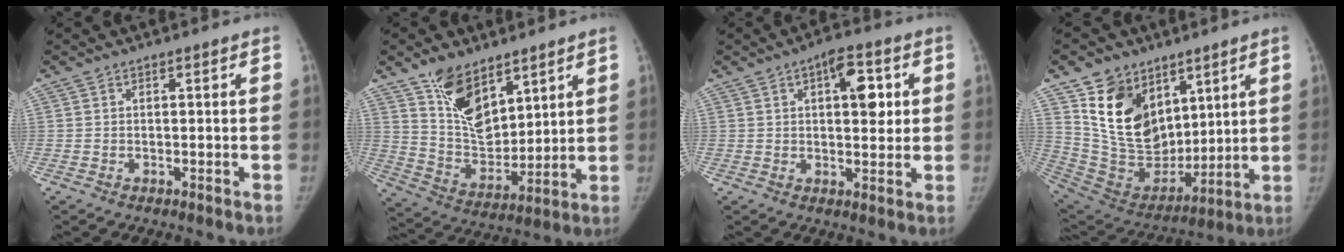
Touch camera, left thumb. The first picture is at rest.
{"total": 13.5, "force": [8.6, 7.0, 7.5], "torque": [-0.094, -0.061, 0.173]}
{"total": 8.1, "force": [2.4, 3.9, 6.7], "torque": [-0.067, -0.002, 0.030]}
{"total": 18.3, "force": [9.5, 12.3, 9.7], "torque": [-0.129, -0.052, 0.197]}